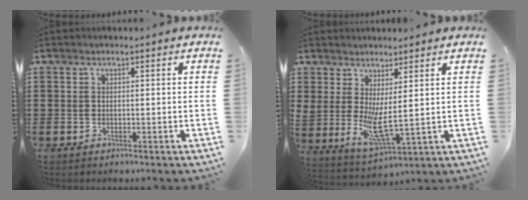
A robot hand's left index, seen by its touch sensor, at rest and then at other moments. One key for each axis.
{"total": 6.4, "fx": 1.4, "fy": 1.6, "fz": 6.0, "tx": -0.130, "ty": -0.040, "tz": 0.024}